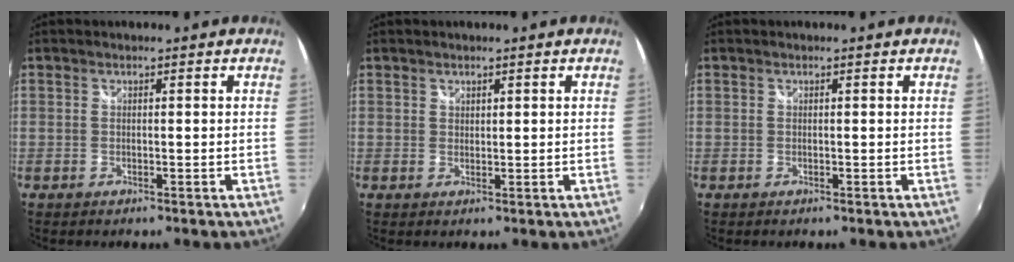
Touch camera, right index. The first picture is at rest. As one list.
[{"total": 0.9, "force": [0.7, 0.6, 0.1], "torque": [0.001, 0.001, 0.011]}, {"total": 0.0}]